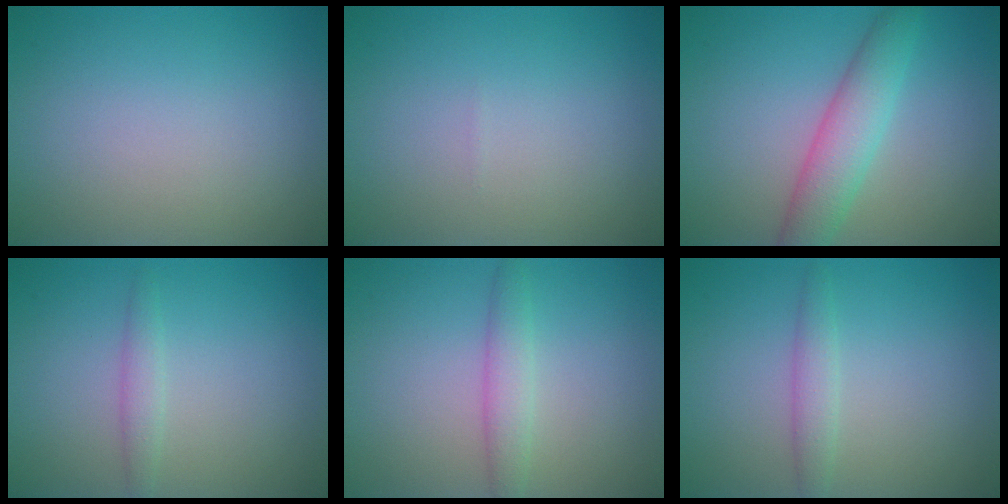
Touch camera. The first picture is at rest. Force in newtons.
{"total": 0.0}
{"total": 4.4, "press": 4.4, "slide": 0.2}
{"total": 1.4, "press": 1.4, "slide": 0.0}
{"total": 2.2, "press": 2.2, "slide": 0.0}
{"total": 1.7, "press": 1.7, "slide": 0.1}